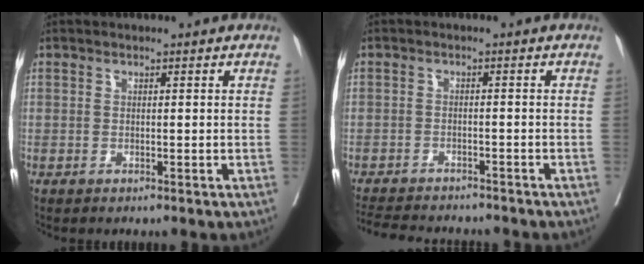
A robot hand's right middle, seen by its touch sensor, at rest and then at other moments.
{"total": 11.7, "force": [-10.7, 2.3, 4.1], "torque": [-0.082, -0.010, -0.147]}